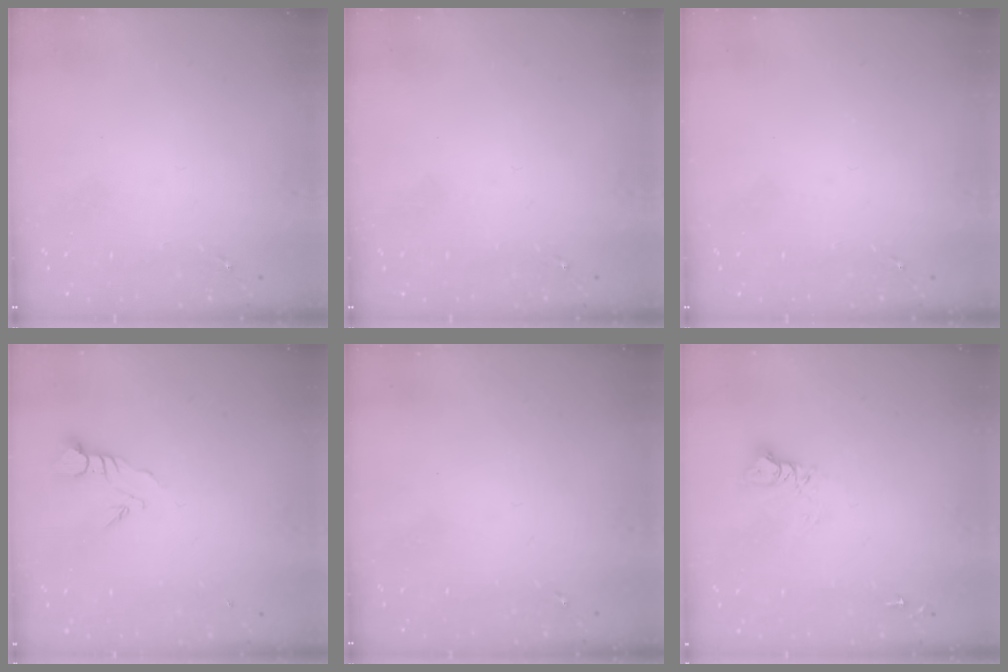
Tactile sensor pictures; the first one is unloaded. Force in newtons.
{"total": 0.0}
{"total": 0.0}
{"total": 3.7, "press": 3.7, "slide": 0.2}
{"total": 0.0}
{"total": 7.3, "press": 7.3, "slide": 0.7}